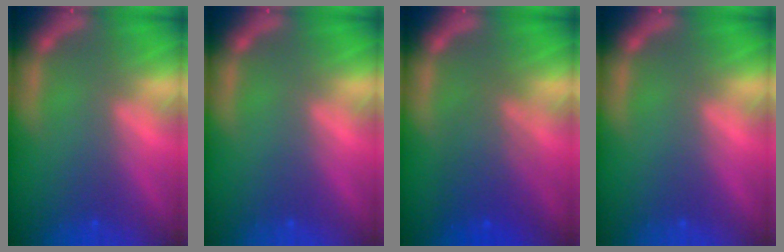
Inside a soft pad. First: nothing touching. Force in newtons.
{"total": 0.0}
{"total": 5.0}
{"total": 0.0}